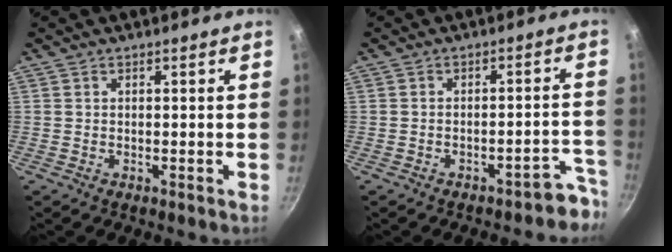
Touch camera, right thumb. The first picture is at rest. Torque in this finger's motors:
{"motor_torque": [-0.12, 0.07, 0.06, 0.20, 0.02]}